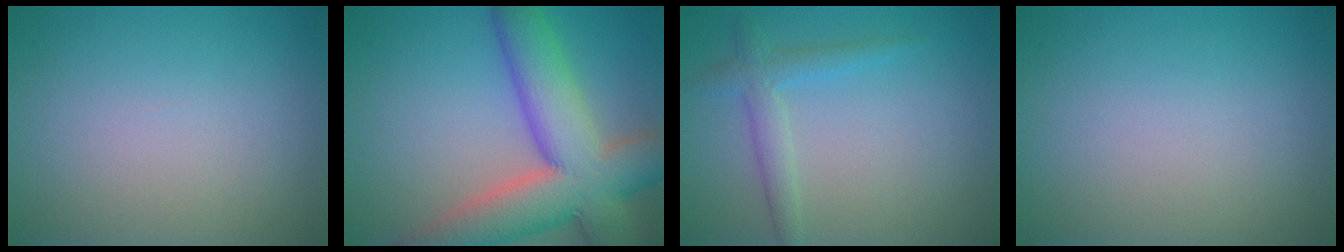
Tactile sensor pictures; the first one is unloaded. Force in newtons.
{"total": 11.7, "press": 11.7, "slide": 0.6}
{"total": 2.3, "press": 2.3, "slide": 0.0}
{"total": 0.0}